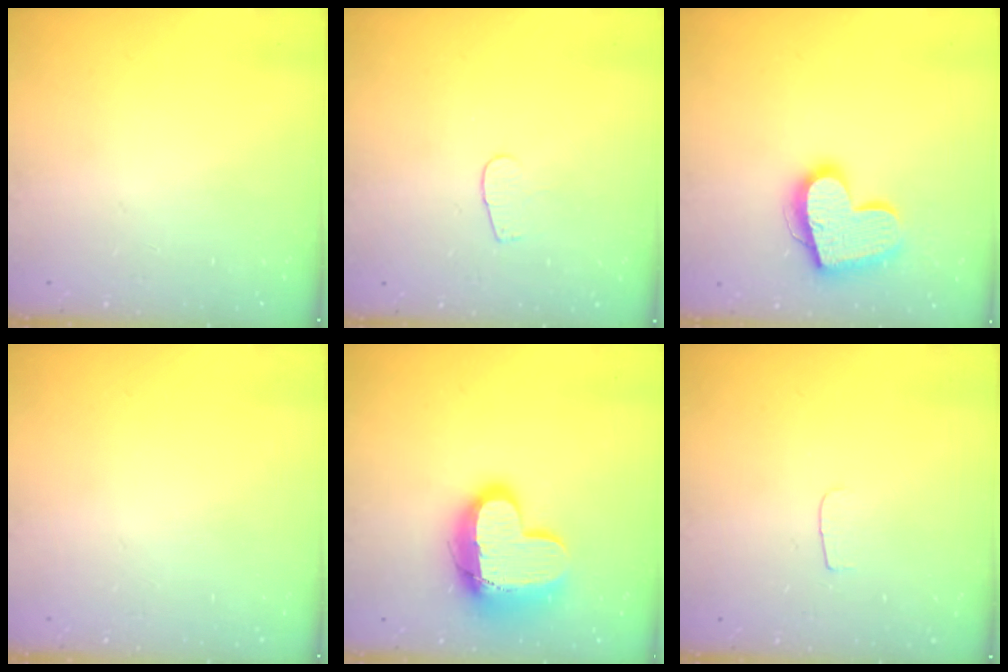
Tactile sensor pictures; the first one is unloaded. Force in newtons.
{"total": 3.2, "press": 3.2, "slide": 0.3}
{"total": 17.9, "press": 17.9, "slide": 1.3}
{"total": 0.0}
{"total": 17.4, "press": 17.3, "slide": 1.3}
{"total": 3.5, "press": 3.4, "slide": 0.4}